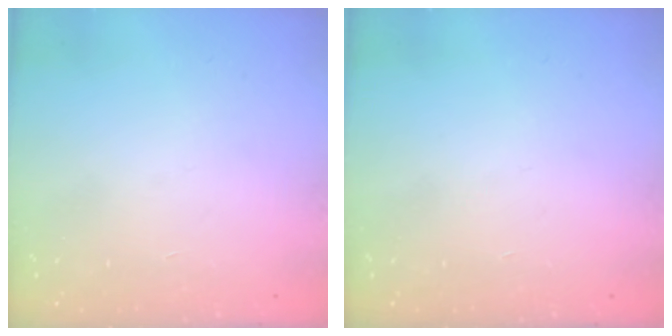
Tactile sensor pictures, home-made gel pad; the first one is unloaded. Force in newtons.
{"total": 0.0}